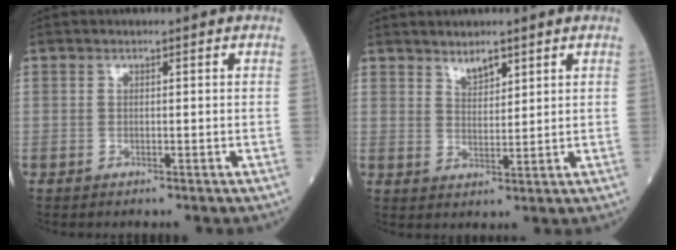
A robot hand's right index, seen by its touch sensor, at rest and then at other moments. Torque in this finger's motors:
{"motor_torque": [0.05, 0.09, 0.02, 0.02]}